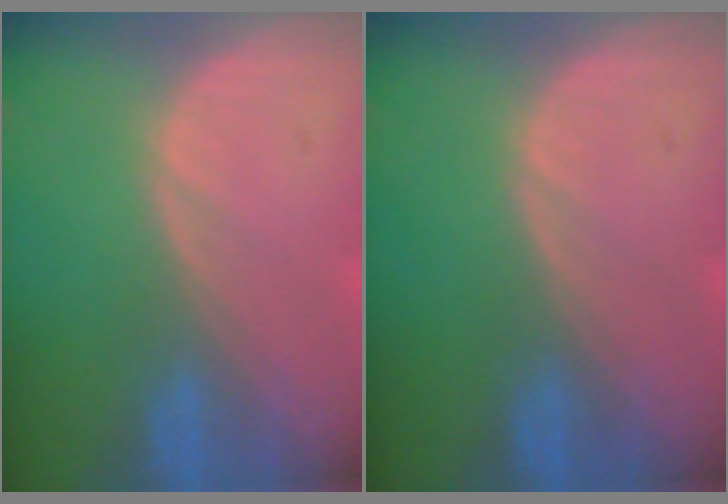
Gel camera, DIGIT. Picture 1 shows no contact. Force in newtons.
{"total": 0.0}